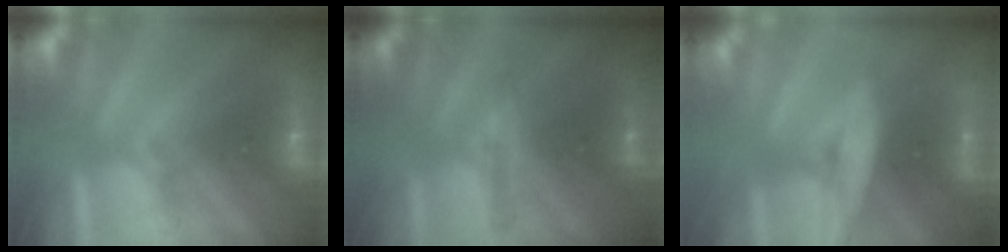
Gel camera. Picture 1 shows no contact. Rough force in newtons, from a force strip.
{"total": 1.5}
{"total": 9.6}